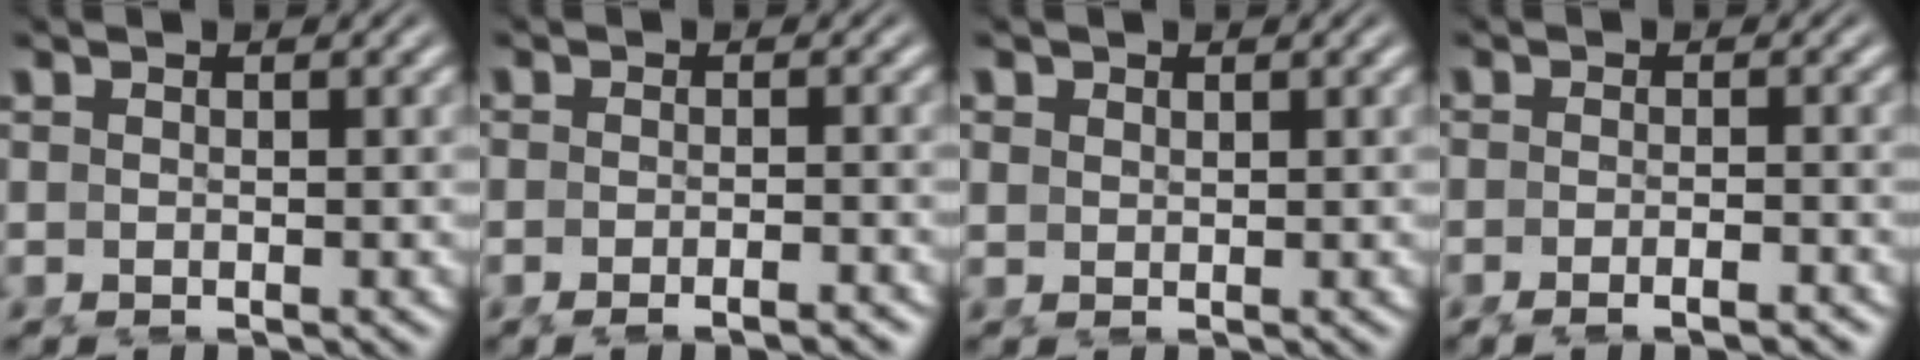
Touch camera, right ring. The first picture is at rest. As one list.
[{"total": 2.1, "force": [-1.9, 0.1, 1.0], "torque": [-0.013, 0.002, -0.033]}, {"total": 0.8, "force": [0.7, 0.1, 0.2], "torque": [-0.002, -0.006, 0.024]}, {"total": 2.3, "force": [-2.0, 0.2, 1.1], "torque": [-0.019, -0.001, -0.035]}]